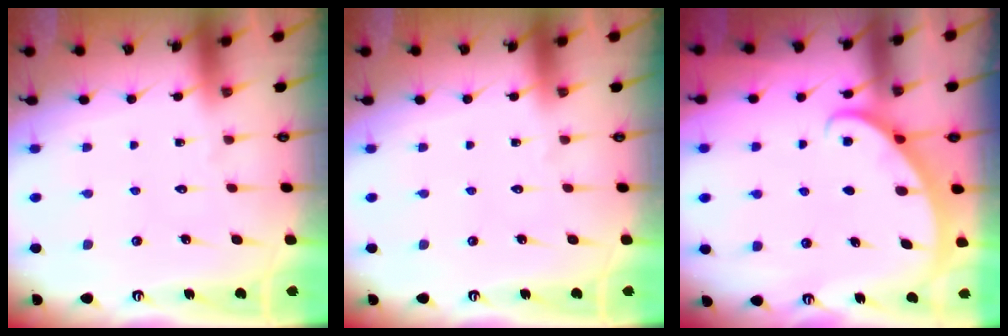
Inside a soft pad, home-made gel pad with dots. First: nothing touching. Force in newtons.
{"total": 0.0}
{"total": 4.0, "press": 4.0, "slide": 0.1}